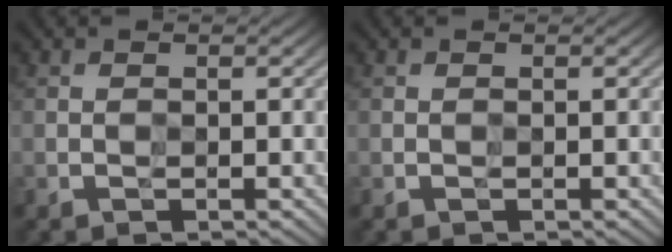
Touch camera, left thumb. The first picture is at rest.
{"total": 0.0}